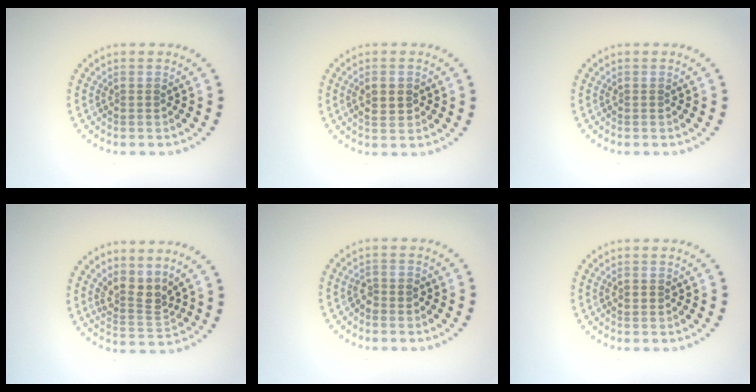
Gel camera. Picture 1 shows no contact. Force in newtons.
{"total": 1.7, "press": 1.7, "slide": 0.2}
{"total": 0.0}
{"total": 2.9, "press": 2.1, "slide": 2.0}
{"total": 1.1, "press": 0.9, "slide": 0.5}
{"total": 1.1, "press": 1.1, "slide": 0.0}